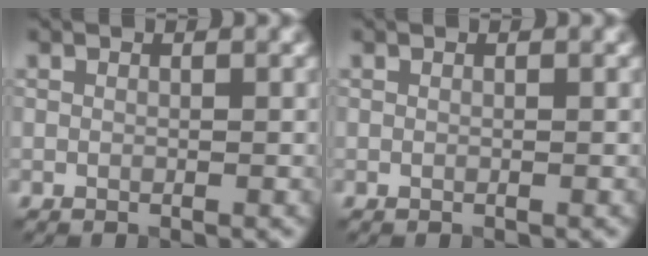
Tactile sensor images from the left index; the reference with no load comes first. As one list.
[{"total": 0.0}]